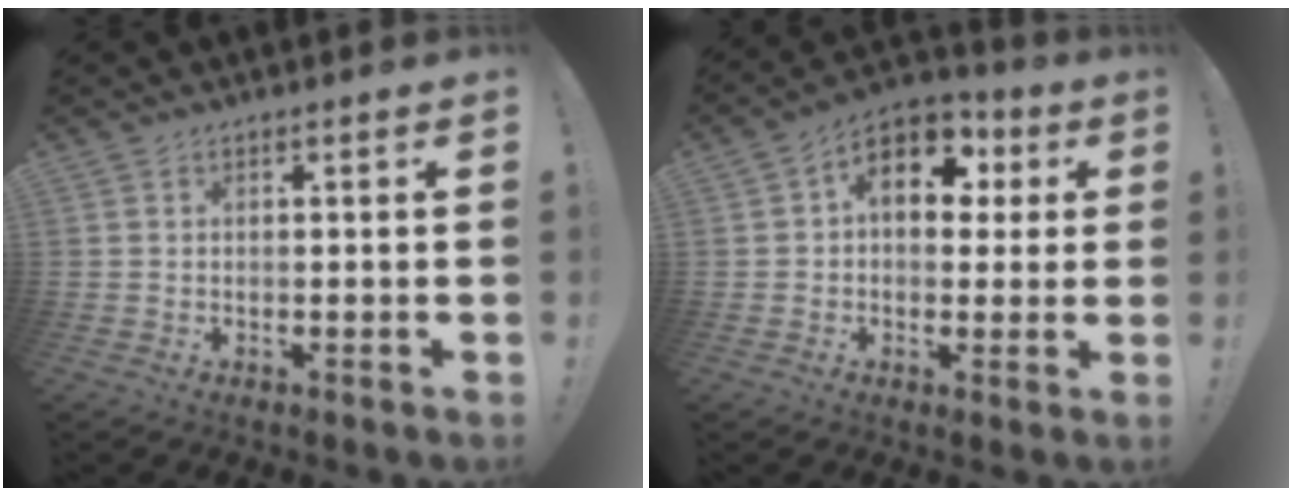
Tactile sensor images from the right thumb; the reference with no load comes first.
{"total": 11.8, "force": [3.2, 8.3, 7.7], "torque": [-0.114, 0.004, 0.062]}